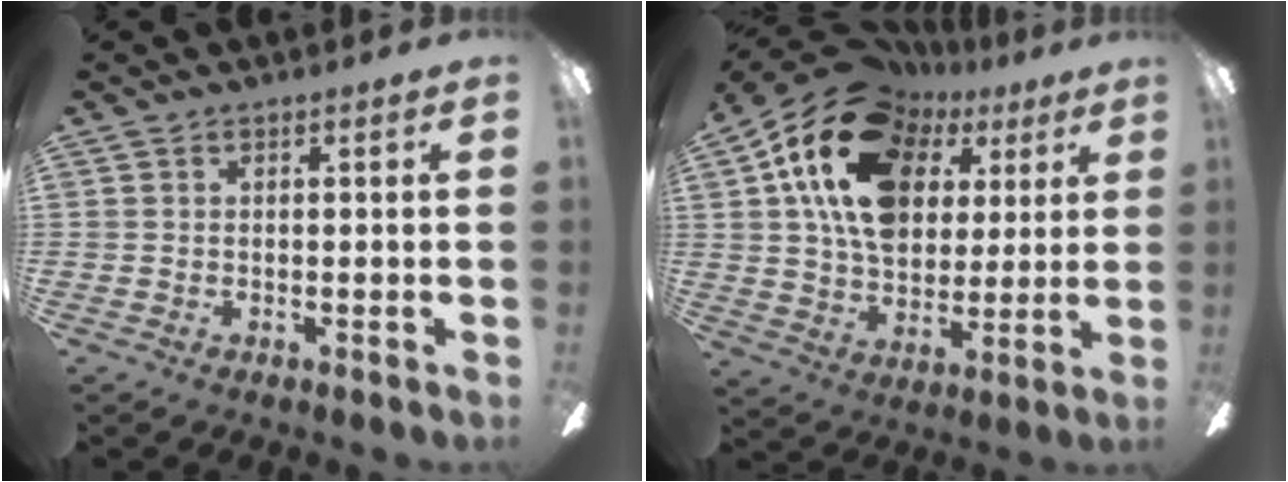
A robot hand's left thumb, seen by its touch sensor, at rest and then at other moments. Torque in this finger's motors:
{"motor_torque": [2.32, 2.31, 1.47, -1.30, 0.30]}